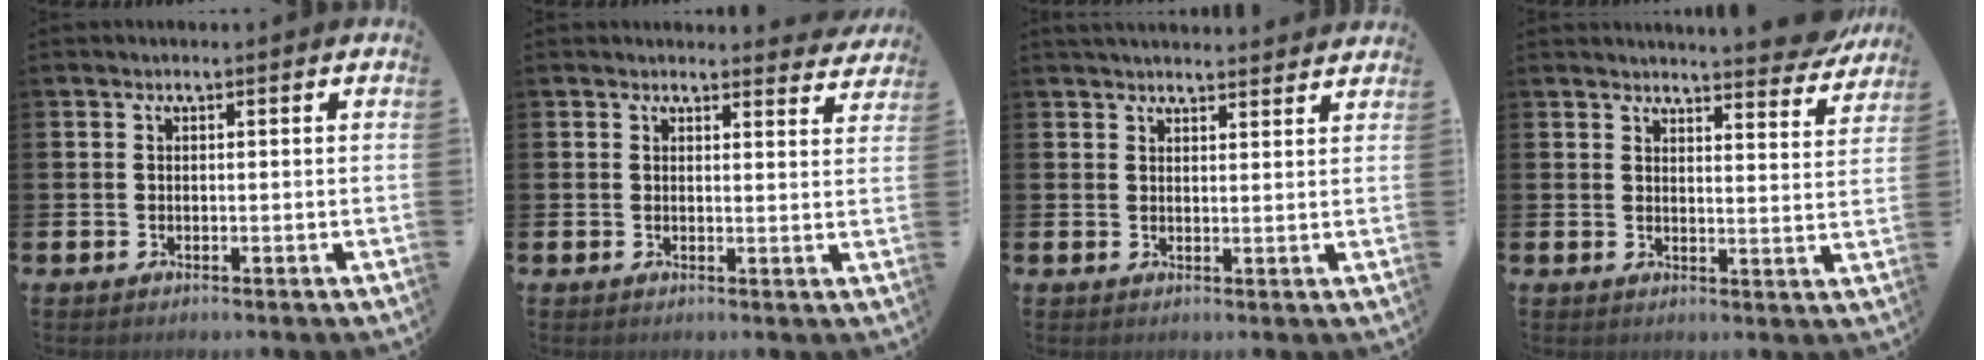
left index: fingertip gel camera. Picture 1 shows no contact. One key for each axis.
{"total": 2.5, "fx": 2.4, "fy": 0.4, "fz": 0.0, "tx": 0.015, "ty": -0.020, "tz": 0.040}
{"total": 2.9, "fx": 2.8, "fy": 0.3, "fz": 0.2, "tx": -0.006, "ty": -0.014, "tz": 0.051}
{"total": 4.6, "fx": 4.6, "fy": 0.1, "fz": 0.4, "tx": 0.000, "ty": -0.038, "tz": 0.079}